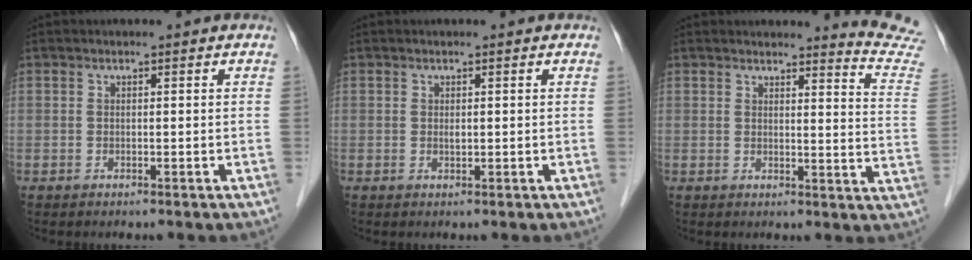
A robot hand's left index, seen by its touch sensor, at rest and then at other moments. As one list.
[{"total": 0.5, "force": [0.1, 0.2, 0.5], "torque": [-0.010, 0.000, 0.002]}, {"total": 9.8, "force": [9.7, -1.5, 0.1], "torque": [-0.002, -0.118, 0.084]}]